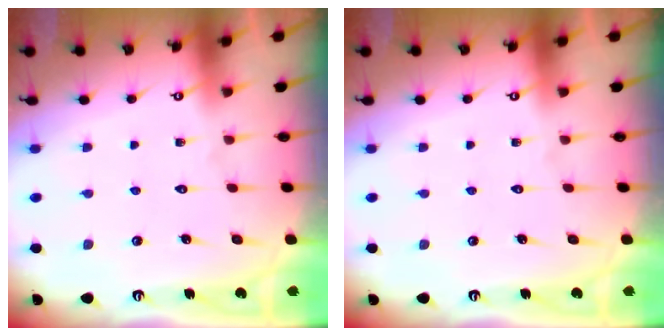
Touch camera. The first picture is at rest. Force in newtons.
{"total": 0.0}